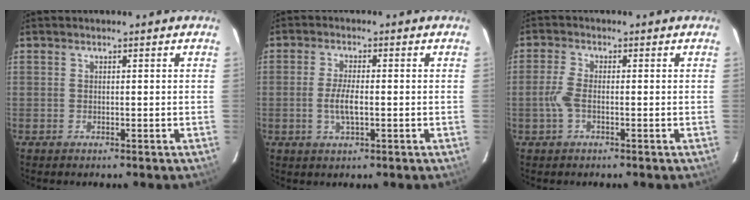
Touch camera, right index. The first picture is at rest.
{"total": 4.3, "force": [-0.9, 1.2, 4.0], "torque": [-0.081, -0.004, -0.014]}
{"total": 3.5, "force": [-0.9, 1.3, 3.1], "torque": [-0.075, 0.003, -0.019]}